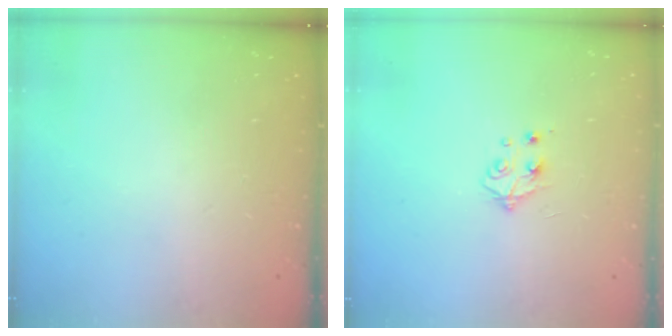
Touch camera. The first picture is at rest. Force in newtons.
{"total": 4.9, "press": 4.9, "slide": 0.7}